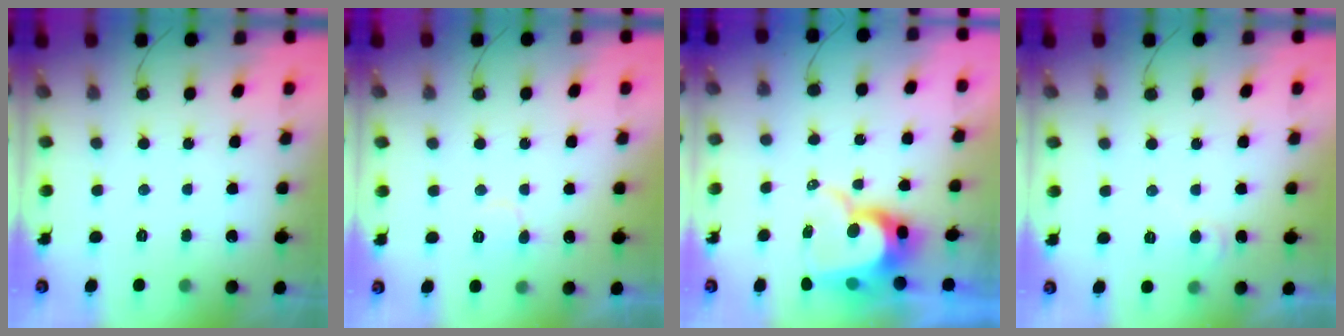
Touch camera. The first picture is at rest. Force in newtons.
{"total": 6.2, "press": 6.2, "slide": 0.4}
{"total": 11.0, "press": 10.9, "slide": 0.9}
{"total": 5.2, "press": 5.2, "slide": 0.5}